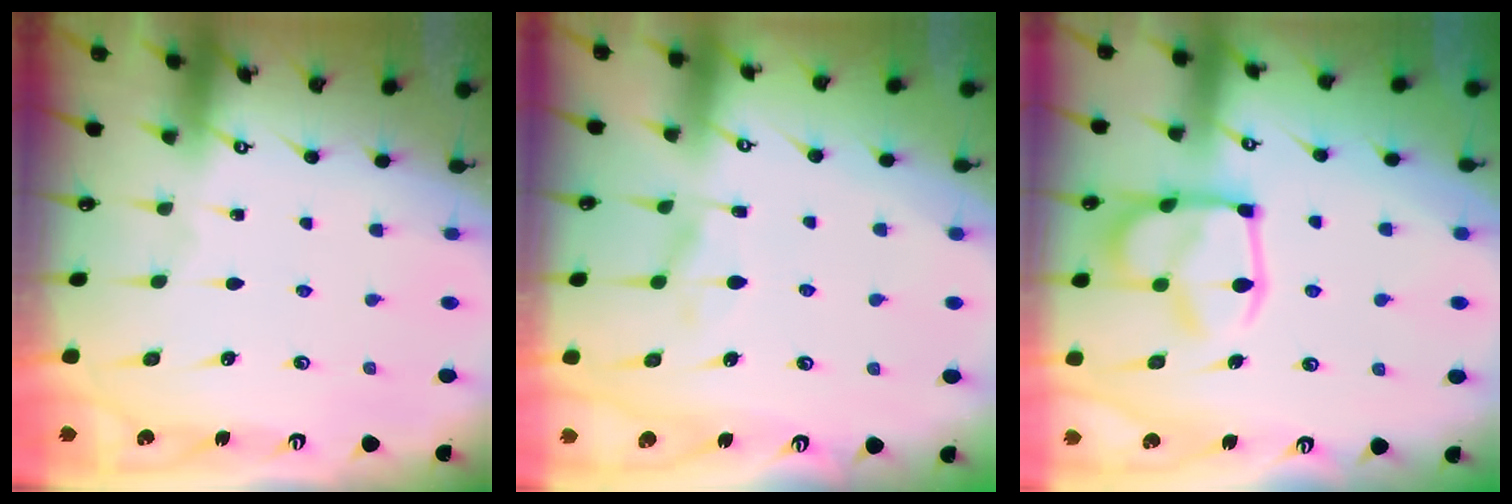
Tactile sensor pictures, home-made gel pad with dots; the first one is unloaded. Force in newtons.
{"total": 1.2, "press": 0.0, "slide": 1.2}
{"total": 11.6, "press": 11.5, "slide": 1.4}